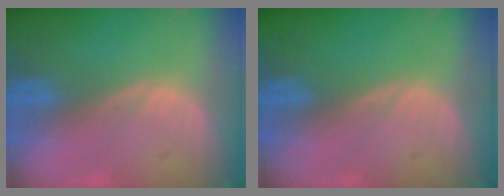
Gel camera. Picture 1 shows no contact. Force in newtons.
{"total": 0.0}